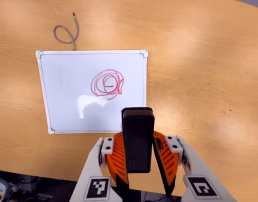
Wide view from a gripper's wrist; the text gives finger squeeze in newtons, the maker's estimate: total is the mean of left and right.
{"total": 7.2, "left": 5.5, "right": 8.8}